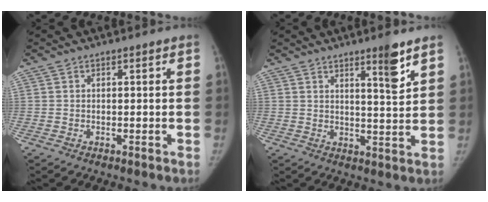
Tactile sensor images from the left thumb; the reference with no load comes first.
{"total": 5.9, "force": [3.9, 0.6, 4.4], "torque": [-0.058, -0.032, 0.057]}